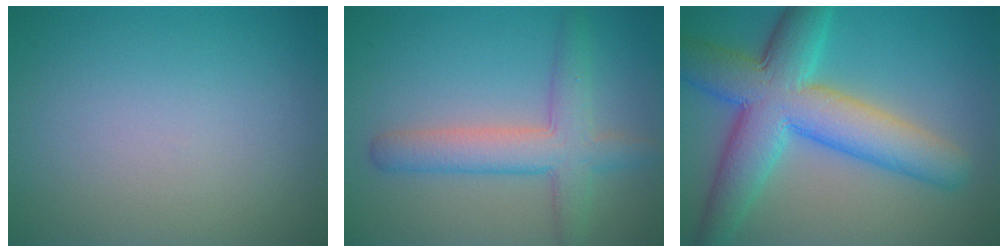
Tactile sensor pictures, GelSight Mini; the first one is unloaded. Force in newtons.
{"total": 4.9, "press": 4.9, "slide": 0.2}
{"total": 9.7, "press": 9.7, "slide": 0.2}